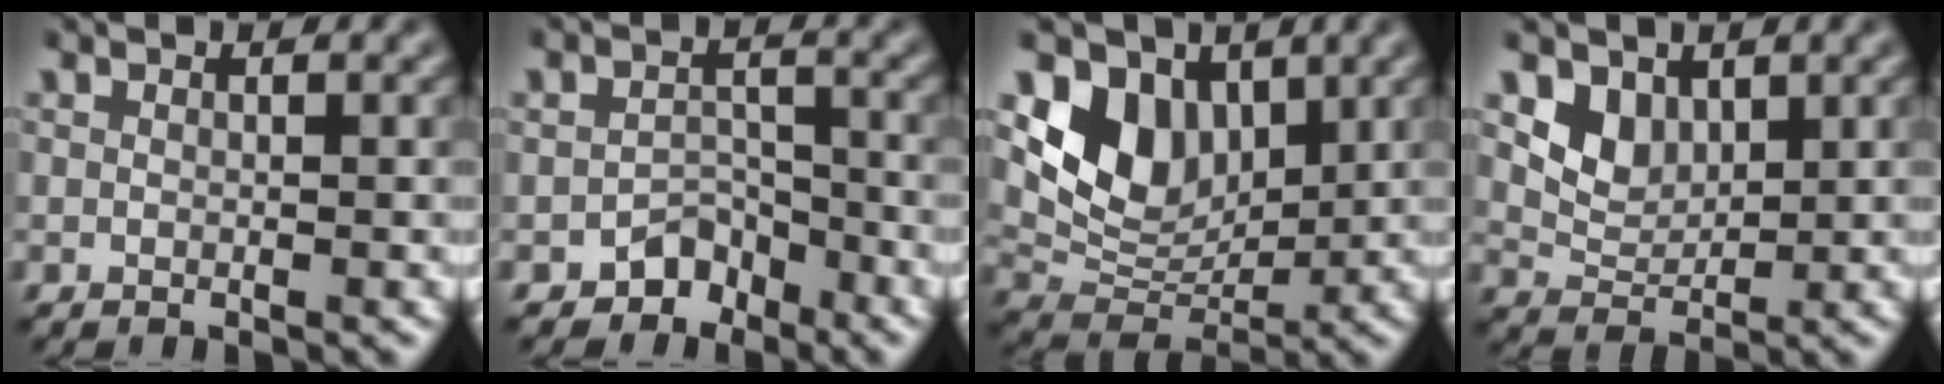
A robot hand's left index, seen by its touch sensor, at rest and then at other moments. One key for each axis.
{"total": 2.6, "fx": -2.4, "fy": 1.1, "fz": 0.0, "tx": 0.017, "ty": 0.010, "tz": -0.035}
{"total": 5.7, "fx": 2.1, "fy": 4.2, "fz": 3.2, "tx": -0.054, "ty": -0.012, "tz": 0.044}
{"total": 2.3, "fx": 1.0, "fy": 1.8, "fz": 1.0, "tx": -0.027, "ty": -0.015, "tz": 0.030}